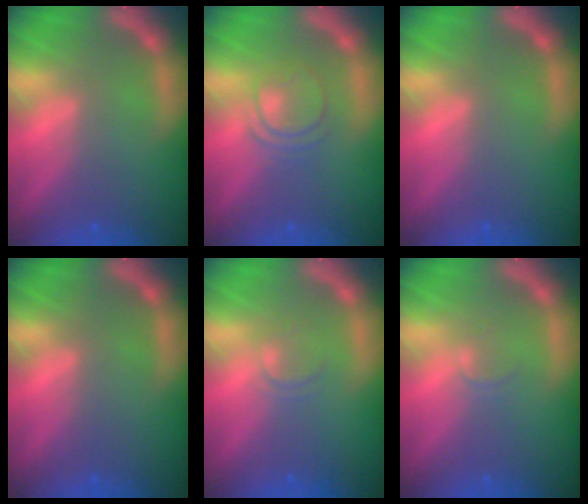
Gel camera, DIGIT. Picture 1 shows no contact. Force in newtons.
{"total": 3.5}
{"total": 0.0}
{"total": 0.0}
{"total": 1.4}
{"total": 1.0}